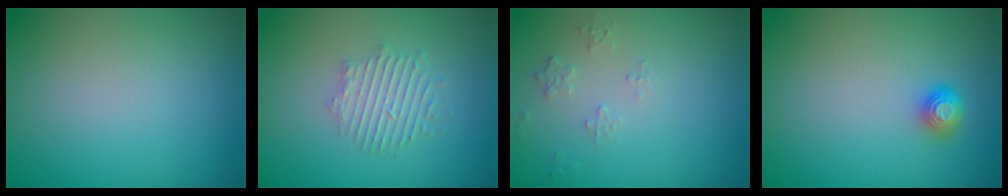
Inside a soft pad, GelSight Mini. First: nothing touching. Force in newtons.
{"total": 2.4, "press": 2.4, "slide": 0.3}
{"total": 0.7, "press": 0.5, "slide": 0.5}
{"total": 1.6, "press": 1.4, "slide": 0.6}